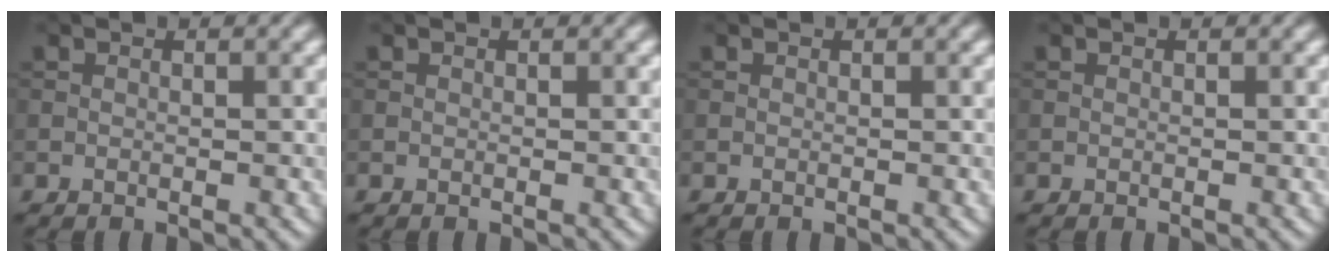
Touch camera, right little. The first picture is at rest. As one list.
[{"total": 0.0}, {"total": 0.0}, {"total": 0.0}]